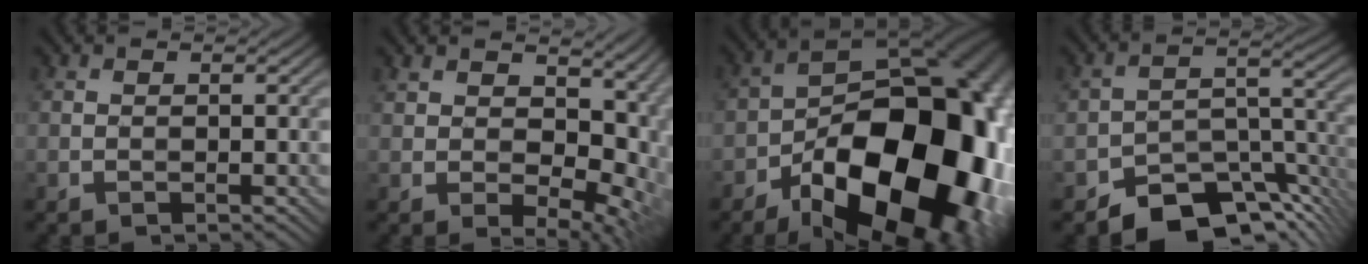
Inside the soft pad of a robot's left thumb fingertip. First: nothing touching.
{"total": 11.4, "force": [1.8, 6.5, 9.2], "torque": [-0.170, -0.017, 0.043]}
{"total": 23.5, "force": [-8.4, 15.2, 15.8], "torque": [-0.231, -0.046, -0.099]}
{"total": 9.3, "force": [-6.8, 4.7, 4.2], "torque": [-0.049, -0.011, -0.117]}